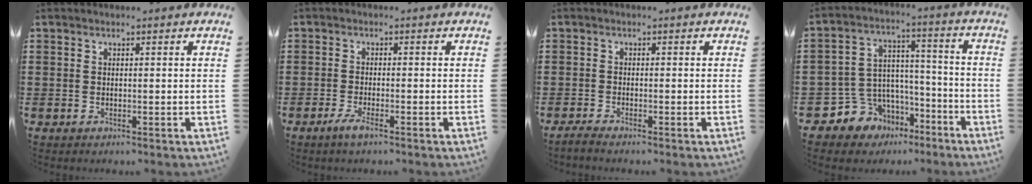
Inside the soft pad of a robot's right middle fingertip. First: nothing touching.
{"total": 2.2, "force": [-1.3, 0.4, 1.7], "torque": [-0.036, -0.007, -0.026]}
{"total": 1.0, "force": [-0.8, -0.1, 0.4], "torque": [-0.009, -0.004, -0.016]}
{"total": 6.7, "force": [-3.9, 5.4, -0.3], "torque": [-0.029, 0.002, -0.073]}